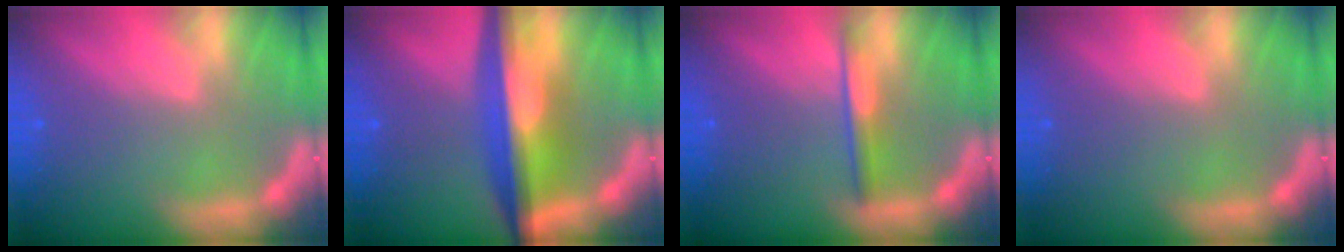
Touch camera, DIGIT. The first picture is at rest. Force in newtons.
{"total": 9.6}
{"total": 2.4}
{"total": 0.0}